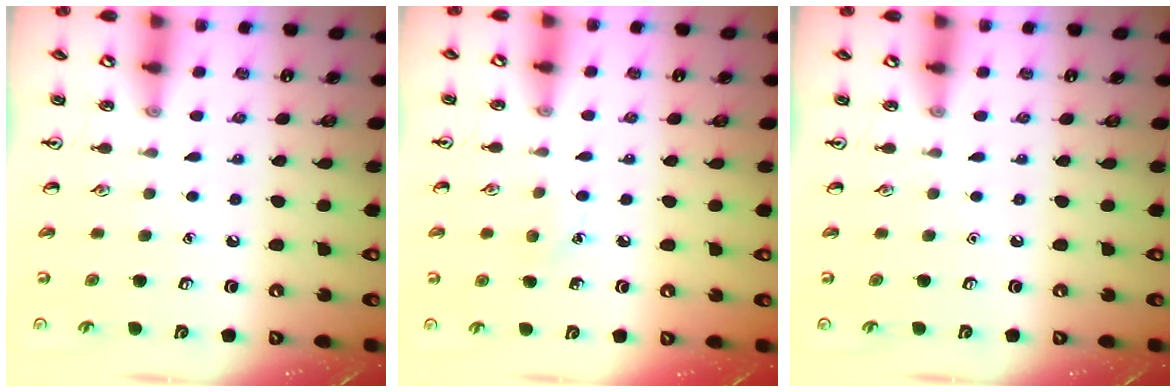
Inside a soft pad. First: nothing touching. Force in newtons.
{"total": 5.1, "press": 4.8, "slide": 1.5}
{"total": 0.0}